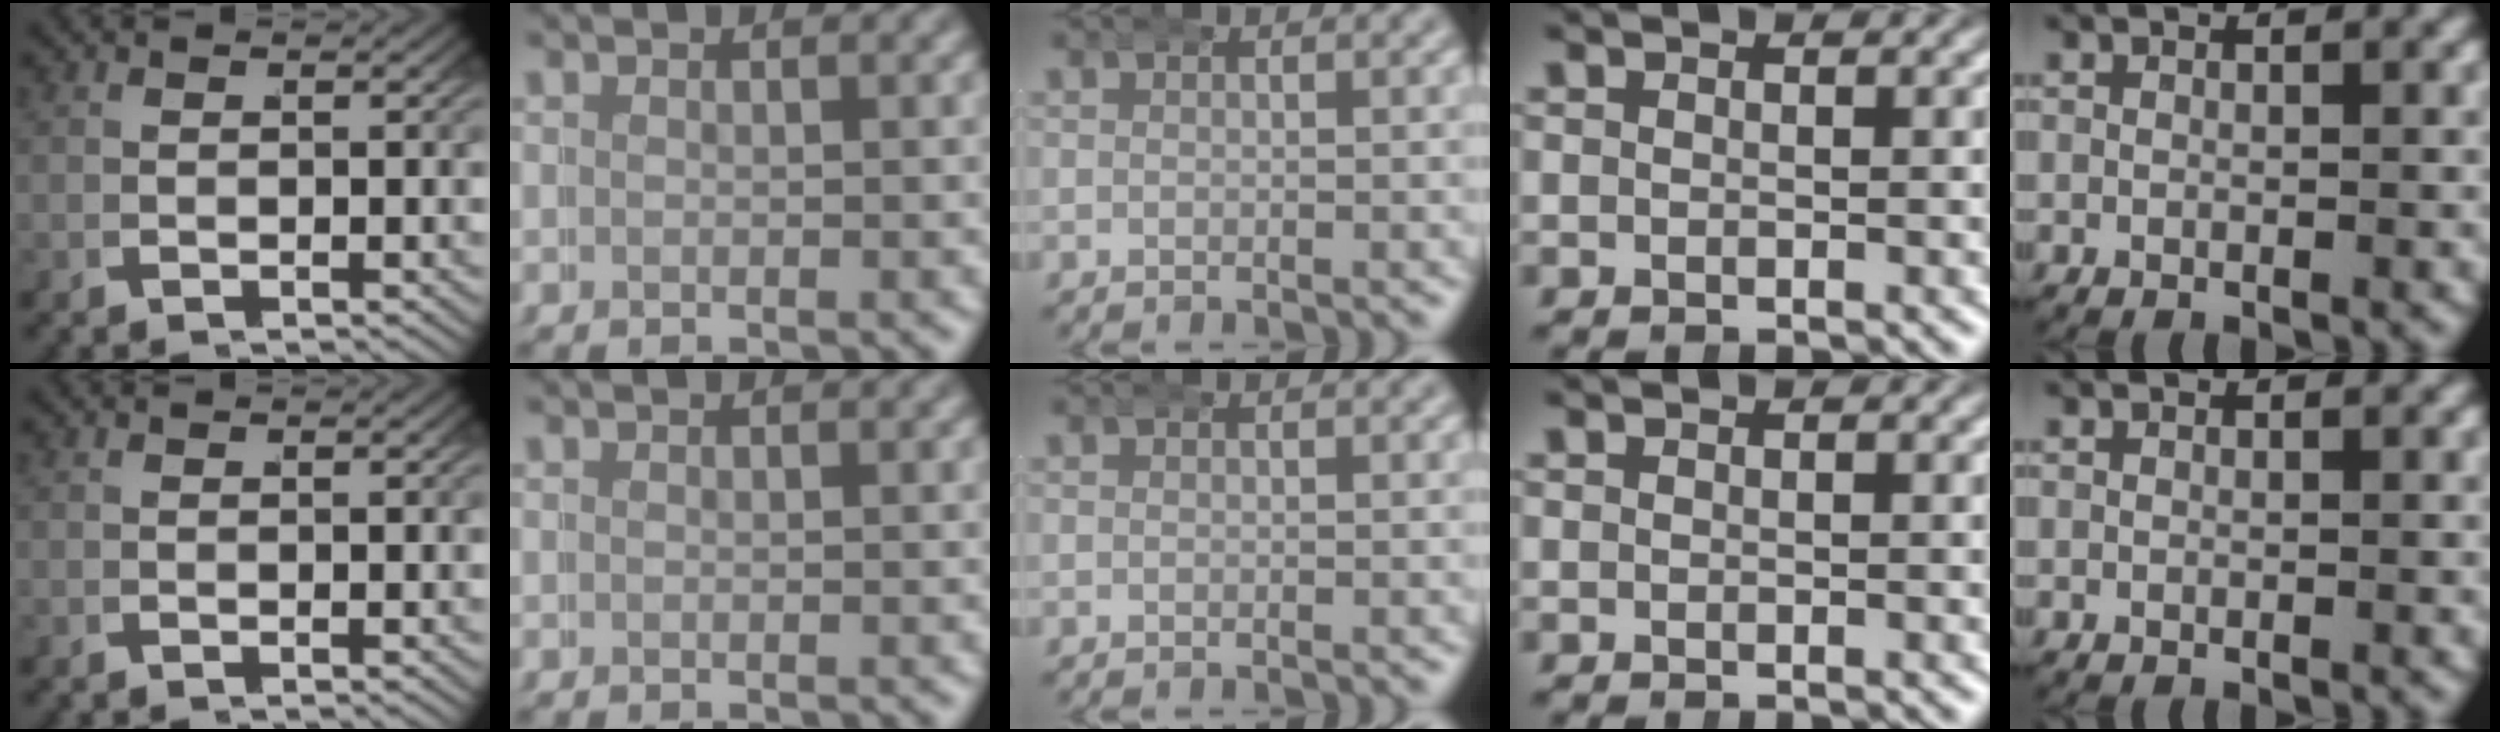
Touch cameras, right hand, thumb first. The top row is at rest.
{}